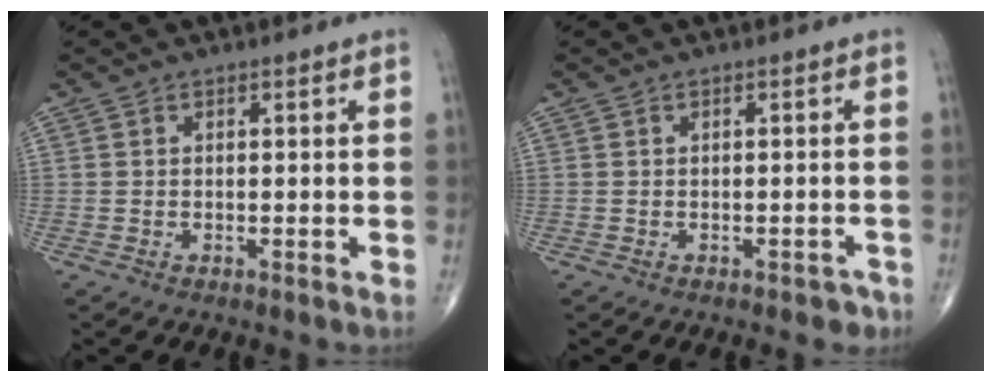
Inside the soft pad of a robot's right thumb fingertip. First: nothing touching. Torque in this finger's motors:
{"motor_torque": [-0.01, 0.21, -0.09, -0.14, 0.00]}